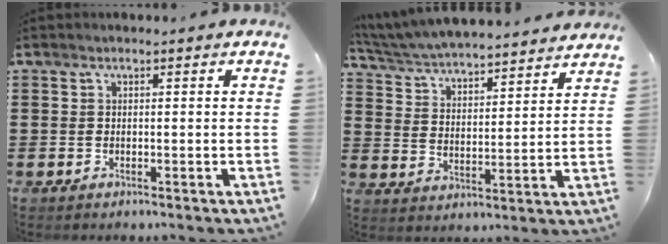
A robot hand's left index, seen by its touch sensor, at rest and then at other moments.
{"total": 5.3, "force": [5.2, 0.0, 0.9], "torque": [-0.044, -0.036, 0.088]}